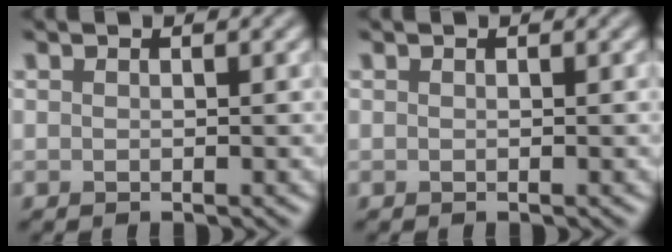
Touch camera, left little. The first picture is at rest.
{"total": 0.0}